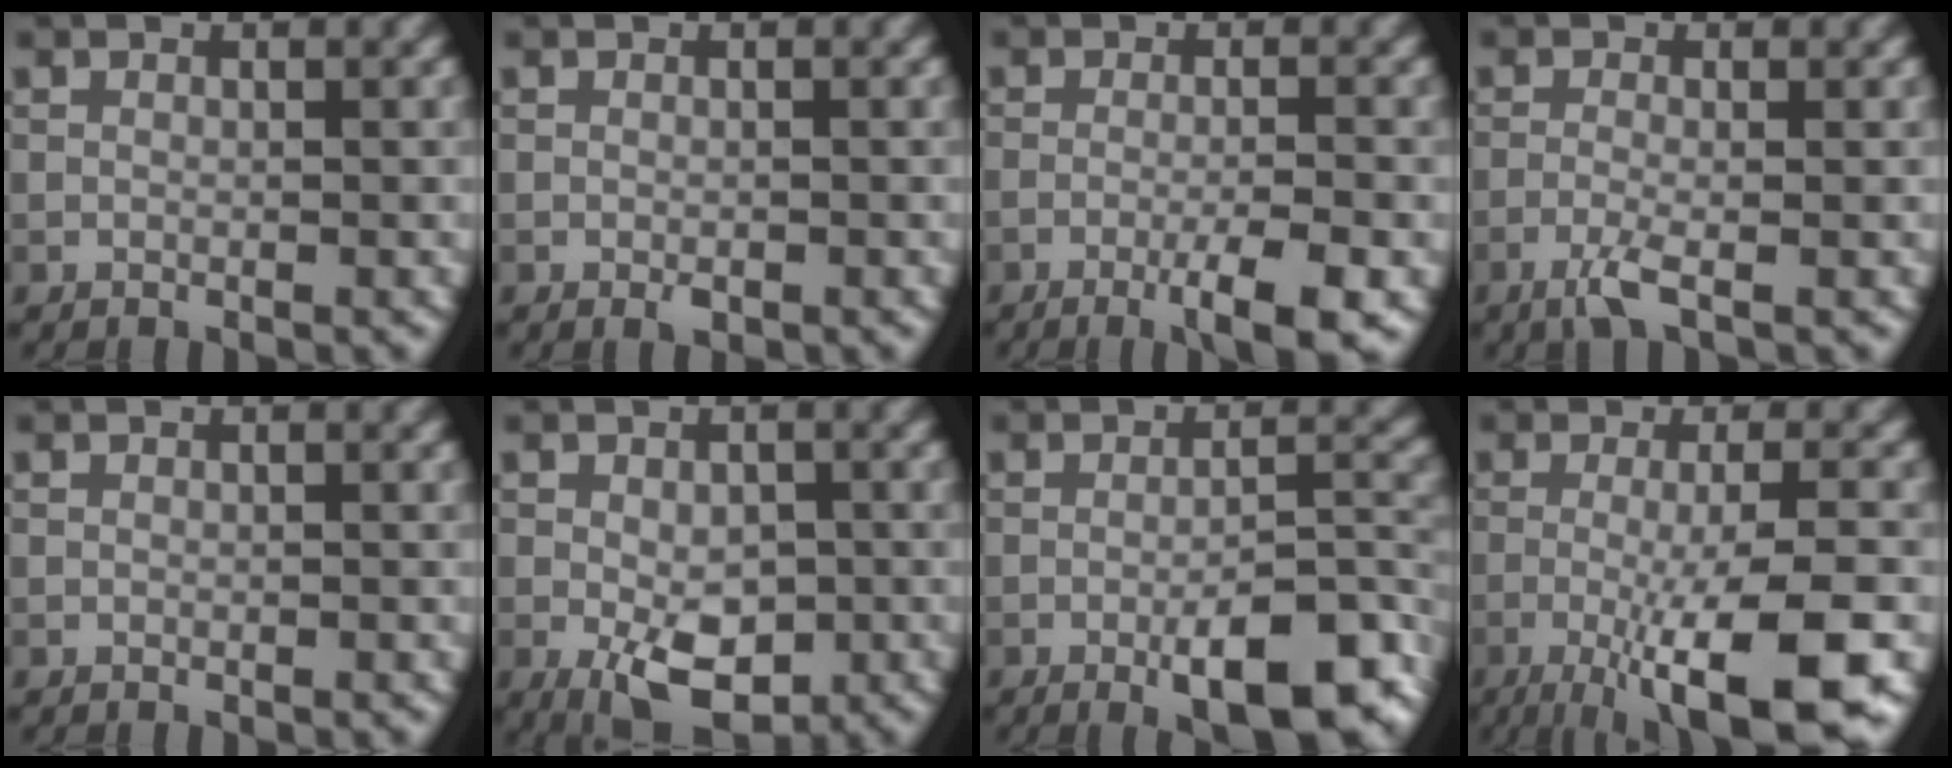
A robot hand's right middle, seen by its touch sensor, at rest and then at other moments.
{"total": 0.8, "force": [-0.4, 0.3, 0.6], "torque": [-0.009, -0.001, -0.005]}
{"total": 4.5, "force": [-2.2, 0.8, 3.9], "torque": [-0.061, -0.001, -0.039]}
{"total": 2.4, "force": [-1.2, 0.5, 2.0], "torque": [-0.039, 0.001, -0.034]}
{"total": 0.0}
{"total": 5.9, "force": [-1.9, 3.2, 4.6], "torque": [-0.079, -0.012, -0.029]}
{"total": 8.6, "force": [-4.2, 2.3, 7.1], "torque": [-0.106, 0.002, -0.060]}
{"total": 10.3, "force": [-3.9, 2.1, 9.3], "torque": [-0.127, -0.006, -0.063]}